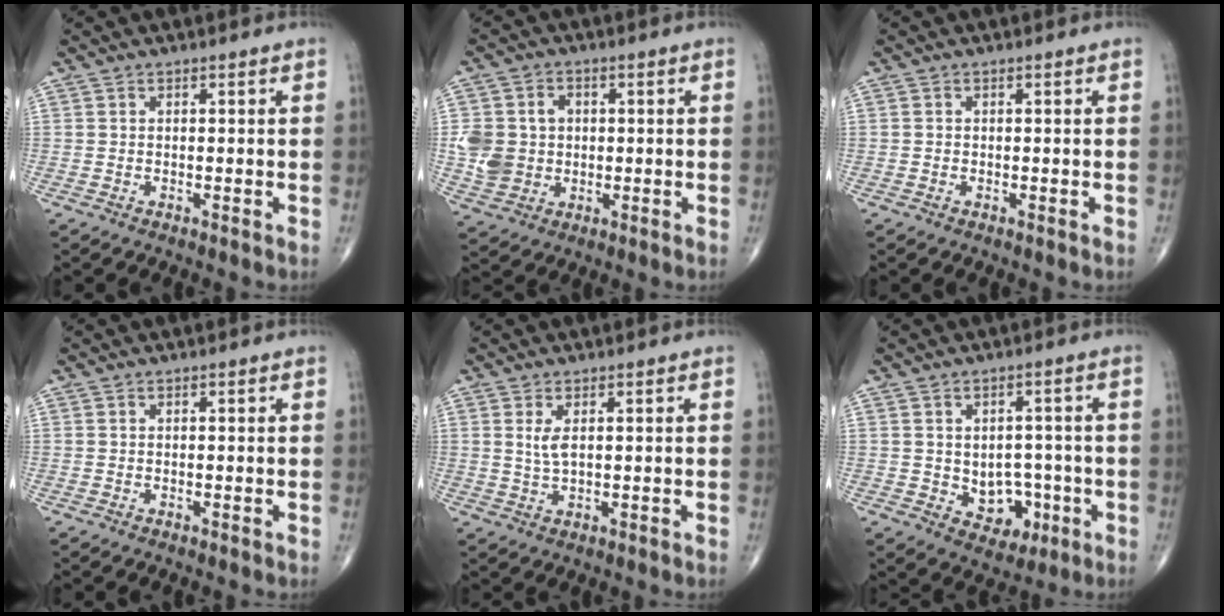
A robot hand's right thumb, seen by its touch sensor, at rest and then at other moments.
{"total": 9.4, "force": [0.2, 8.2, 4.7], "torque": [-0.073, 0.005, 0.009]}
{"total": 0.0}
{"total": 0.0}
{"total": 2.9, "force": [0.9, 1.0, 2.5], "torque": [-0.053, -0.006, 0.022]}
{"total": 7.5, "force": [-1.5, 6.0, 4.2], "torque": [-0.019, 0.013, -0.007]}